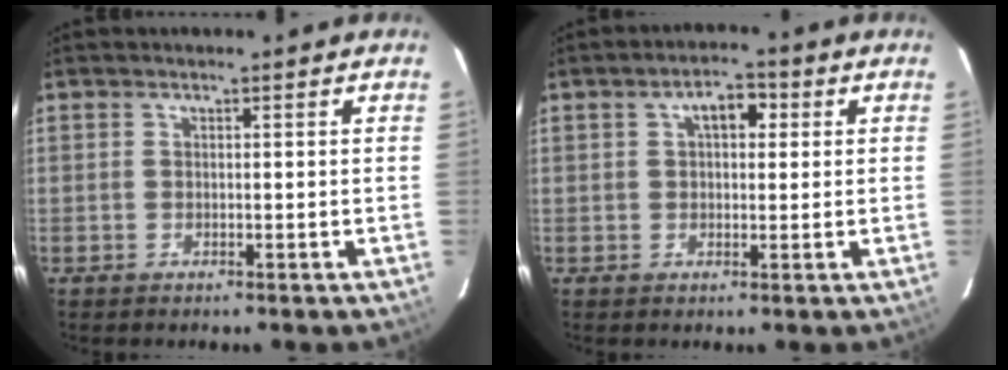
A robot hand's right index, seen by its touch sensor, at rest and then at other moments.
{"total": 4.7, "force": [1.4, 2.8, 3.5], "torque": [-0.055, 0.019, 0.022]}